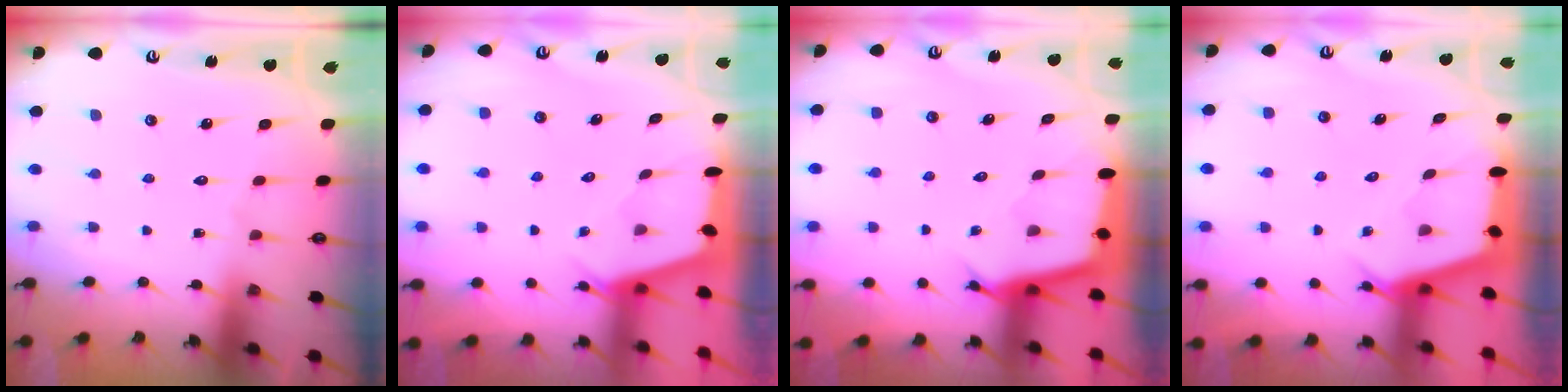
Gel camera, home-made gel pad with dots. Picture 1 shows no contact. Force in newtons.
{"total": 2.4, "press": 2.4, "slide": 0.3}
{"total": 2.6, "press": 2.6, "slide": 0.2}
{"total": 2.9, "press": 2.9, "slide": 0.3}